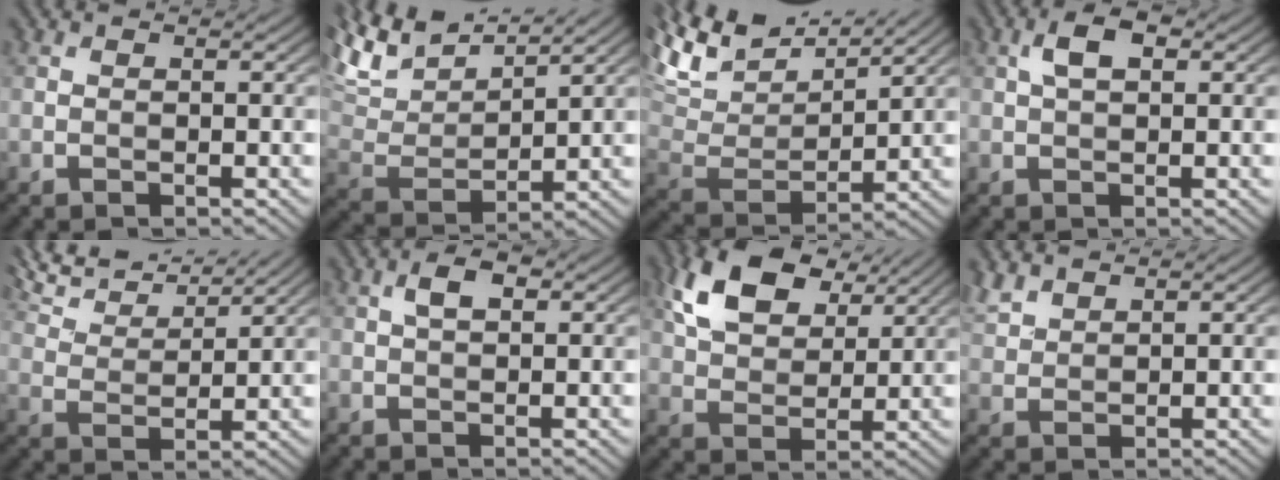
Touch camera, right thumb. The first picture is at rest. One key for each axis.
{"total": 13.2, "fx": 10.1, "fy": 4.1, "fz": 7.4, "tx": -0.201, "ty": 0.015, "tz": 0.176}
{"total": 16.0, "fx": 12.1, "fy": 5.7, "fz": 8.9, "tx": -0.239, "ty": 0.036, "tz": 0.192}
{"total": 3.7, "fx": 1.2, "fy": 1.8, "fz": 3.1, "tx": -0.061, "ty": 0.010, "tz": 0.018}
{"total": 10.1, "fx": 8.7, "fy": 2.2, "fz": 4.5, "tx": -0.113, "ty": 0.015, "tz": 0.149}
{"total": 2.9, "fx": 1.0, "fy": 1.4, "fz": 2.4, "tx": -0.042, "ty": 0.007, "tz": 0.014}
{"total": 11.3, "fx": 6.2, "fy": 6.4, "fz": 7.0, "tx": -0.162, "ty": 0.011, "tz": 0.119}
{"total": 3.4, "fx": 2.7, "fy": 1.3, "fz": 1.4, "tx": -0.037, "ty": 0.007, "tz": 0.065}